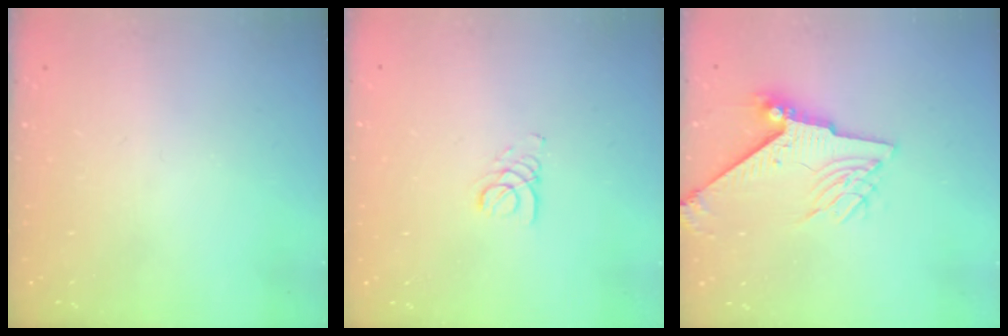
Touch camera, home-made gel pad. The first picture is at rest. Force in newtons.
{"total": 2.1, "press": 2.1, "slide": 0.2}
{"total": 9.9, "press": 9.8, "slide": 1.2}